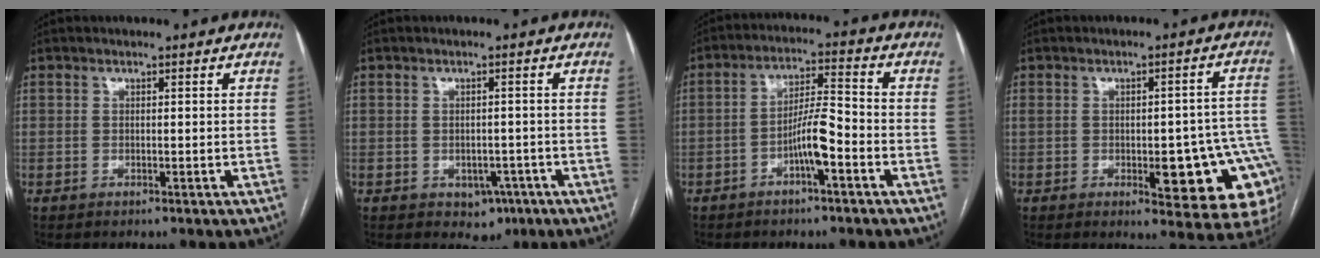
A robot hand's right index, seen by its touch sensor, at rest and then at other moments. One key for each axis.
{"total": 3.8, "fx": -1.8, "fy": 2.8, "fz": 1.9, "tx": -0.015, "ty": 0.003, "tz": -0.014}
{"total": 6.6, "fx": -2.8, "fy": 0.8, "fz": 5.9, "tx": -0.111, "ty": 0.013, "tz": -0.048}
{"total": 15.5, "fx": -3.8, "fy": 4.8, "fz": 14.2, "tx": -0.103, "ty": 0.031, "tz": -0.028}